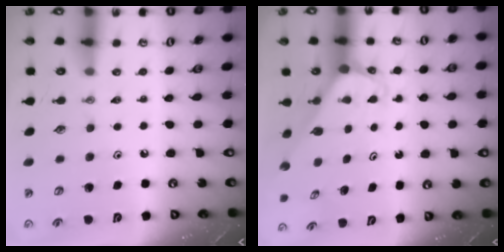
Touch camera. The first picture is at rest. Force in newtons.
{"total": 2.0, "press": 2.0, "slide": 0.1}